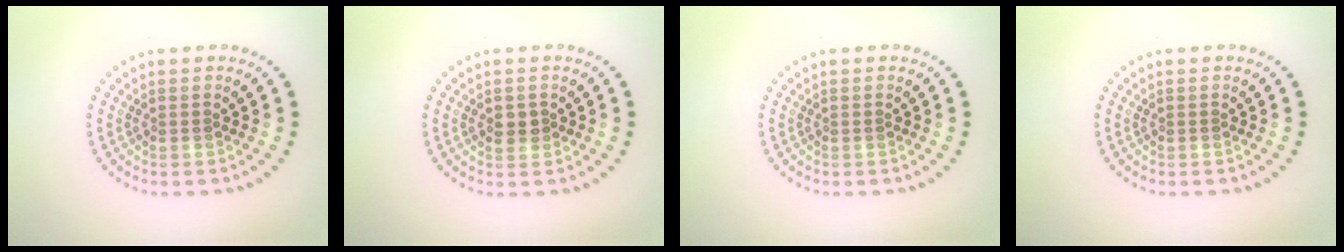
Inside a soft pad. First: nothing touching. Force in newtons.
{"total": 1.3, "press": 1.3, "slide": 0.2}
{"total": 0.0}
{"total": 0.0}